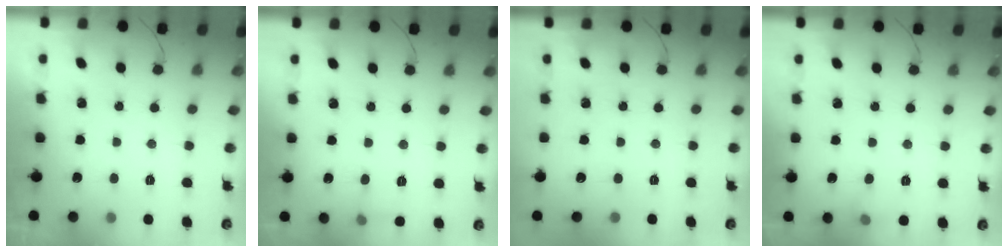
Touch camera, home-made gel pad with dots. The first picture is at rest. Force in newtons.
{"total": 5.1, "press": 4.8, "slide": 1.7}
{"total": 0.0}
{"total": 5.4, "press": 5.2, "slide": 1.6}